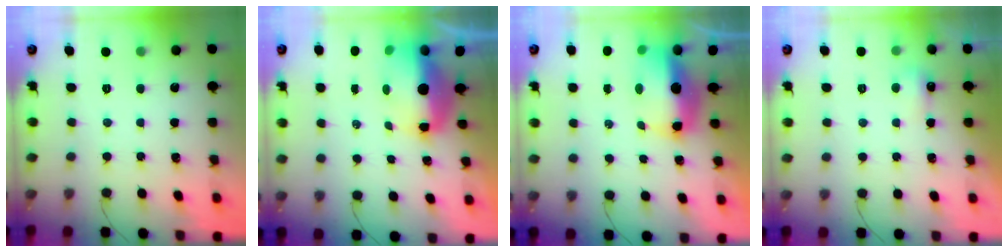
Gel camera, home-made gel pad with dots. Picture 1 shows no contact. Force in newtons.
{"total": 9.3, "press": 9.1, "slide": 1.9}
{"total": 9.8, "press": 9.6, "slide": 2.0}
{"total": 4.2, "press": 4.0, "slide": 1.0}